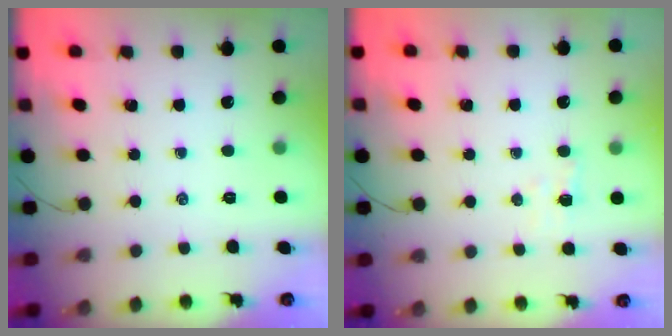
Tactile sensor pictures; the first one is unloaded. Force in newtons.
{"total": 3.6, "press": 3.4, "slide": 1.1}